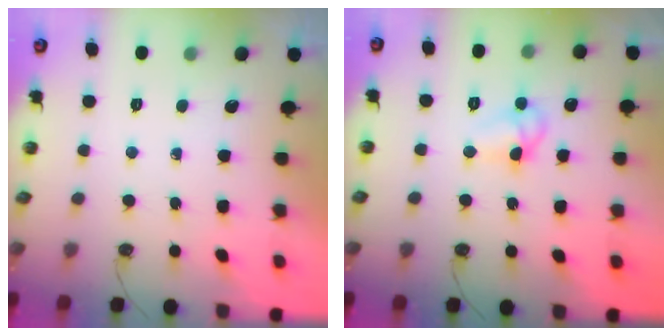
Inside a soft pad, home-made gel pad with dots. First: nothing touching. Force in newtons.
{"total": 7.6, "press": 7.6, "slide": 0.7}